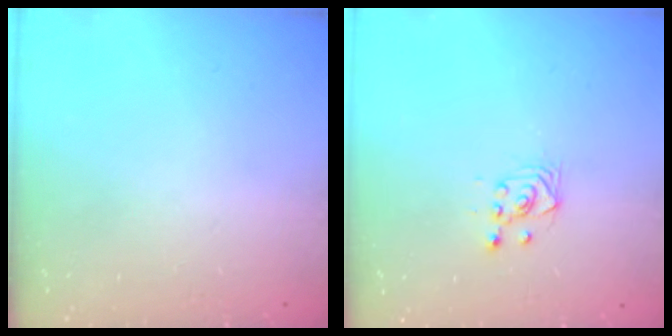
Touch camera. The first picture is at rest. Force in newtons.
{"total": 3.2, "press": 3.1, "slide": 0.9}